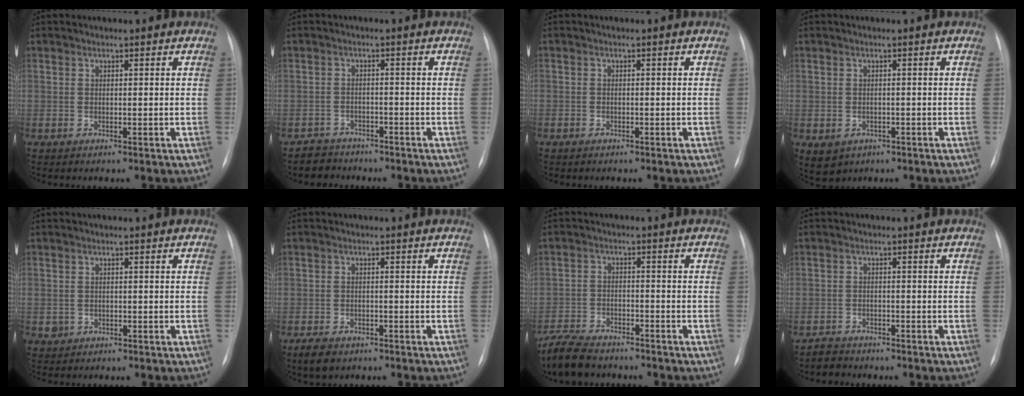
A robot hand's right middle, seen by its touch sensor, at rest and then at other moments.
{"total": 3.5, "force": [-3.0, 1.6, -0.9], "torque": [0.010, 0.001, -0.055]}
{"total": 1.1, "force": [-0.7, 0.8, 0.0], "torque": [-0.008, 0.005, -0.012]}
{"total": 3.8, "force": [-1.8, 3.1, 1.2], "torque": [-0.018, 0.000, -0.015]}
{"total": 1.2, "force": [-0.4, 1.2, 0.1], "torque": [0.000, 0.004, -0.003]}
{"total": 3.5, "force": [-2.5, 1.9, 1.6], "torque": [-0.031, -0.003, -0.038]}
{"total": 9.2, "force": [-8.0, 2.8, 3.4], "torque": [-0.068, -0.018, -0.140]}
{"total": 2.2, "force": [-2.0, 0.6, -0.6], "torque": [0.007, -0.004, -0.039]}